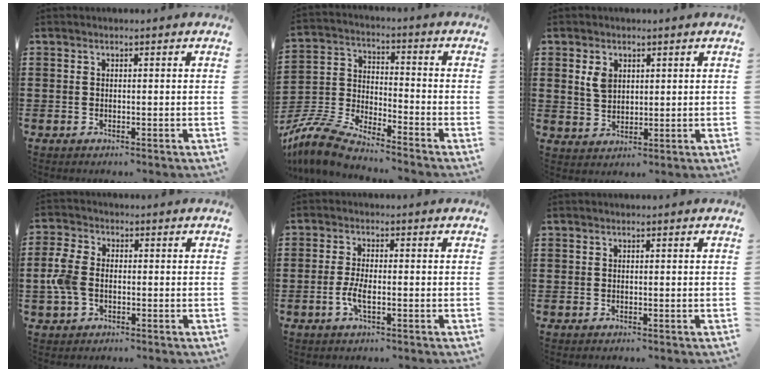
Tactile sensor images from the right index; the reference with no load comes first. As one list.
[{"total": 7.9, "force": [-7.4, 0.5, 2.5], "torque": [-0.073, -0.002, -0.154]}, {"total": 3.6, "force": [1.4, 2.5, 2.1], "torque": [-0.050, 0.008, 0.026]}, {"total": 5.0, "force": [-0.8, 3.3, 3.7], "torque": [-0.105, -0.004, -0.024]}, {"total": 3.3, "force": [-1.0, 0.8, 3.0], "torque": [-0.066, -0.007, -0.022]}, {"total": 0.0}]